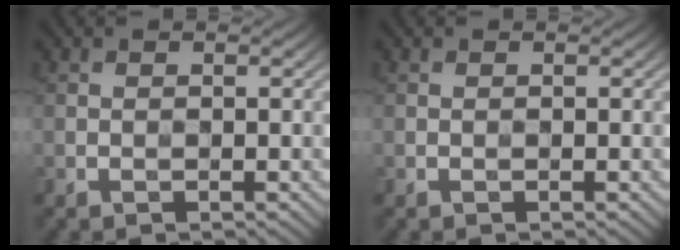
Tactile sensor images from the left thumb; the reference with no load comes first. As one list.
[{"total": 0.0}]